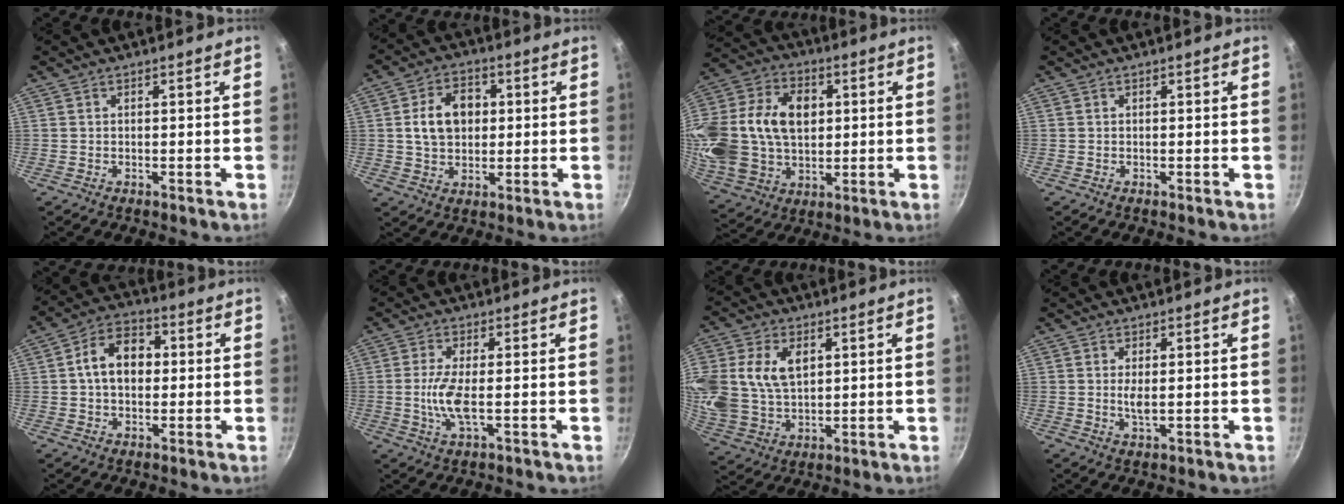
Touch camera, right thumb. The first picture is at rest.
{"total": 9.7, "force": [1.3, 7.2, 6.4], "torque": [-0.084, 0.012, 0.018]}
{"total": 27.1, "force": [3.9, 19.3, 18.6], "torque": [-0.385, 0.023, 0.073]}
{"total": 0.0}
{"total": 10.0, "force": [0.8, 7.1, 7.0], "torque": [-0.083, 0.025, -0.001]}
{"total": 6.0, "force": [-0.7, 1.6, 5.8], "torque": [-0.130, -0.002, -0.018]}
{"total": 17.6, "force": [4.4, 12.5, 11.6], "torque": [-0.258, 0.001, 0.092]}
{"total": 2.5, "force": [0.2, 0.9, 2.3], "torque": [-0.046, -0.005, 0.005]}